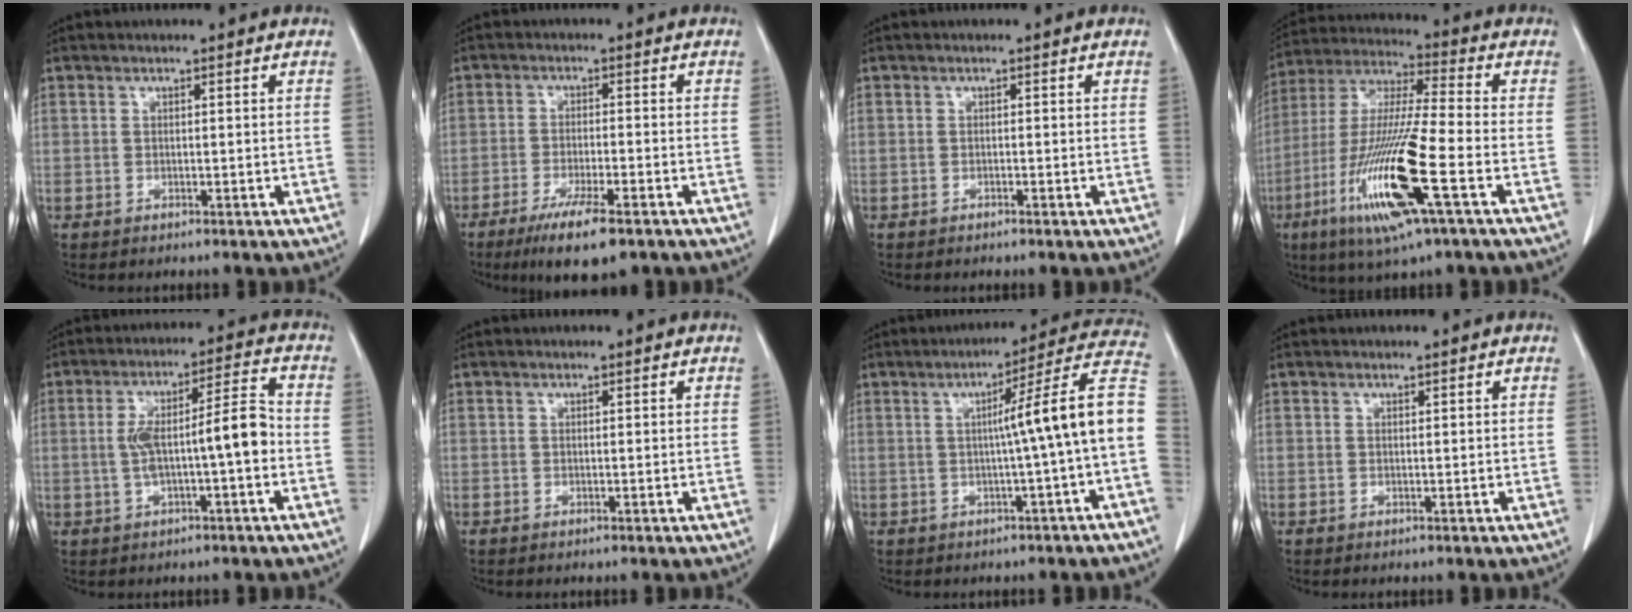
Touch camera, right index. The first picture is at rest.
{"total": 9.0, "force": [-5.9, 1.1, 6.7], "torque": [-0.112, -0.022, -0.092]}
{"total": 0.0}
{"total": 18.3, "force": [-6.7, 0.8, 17.0], "torque": [-0.361, -0.026, -0.128]}
{"total": 9.3, "force": [-1.2, 1.2, 9.1], "torque": [-0.158, 0.031, -0.017]}
{"total": 0.0}
{"total": 11.7, "force": [-0.6, -1.7, 11.6], "torque": [-0.148, 0.027, -0.013]}
{"total": 0.0}